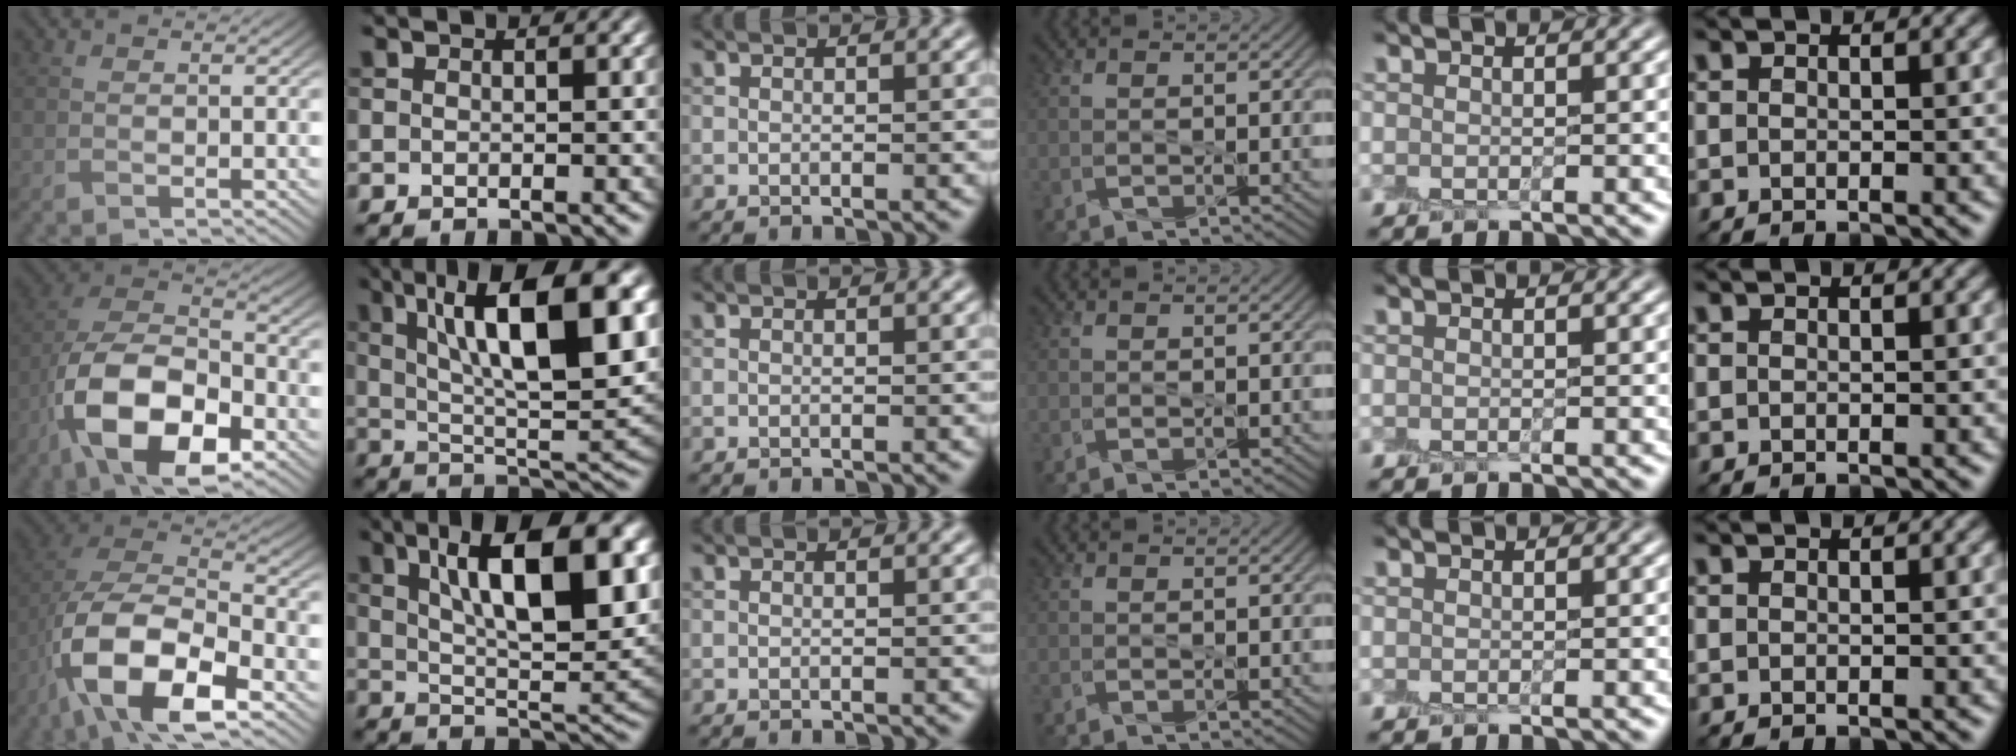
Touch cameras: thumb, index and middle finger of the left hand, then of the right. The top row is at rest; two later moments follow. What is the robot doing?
{"motion": "peel", "object": "shipping label"}